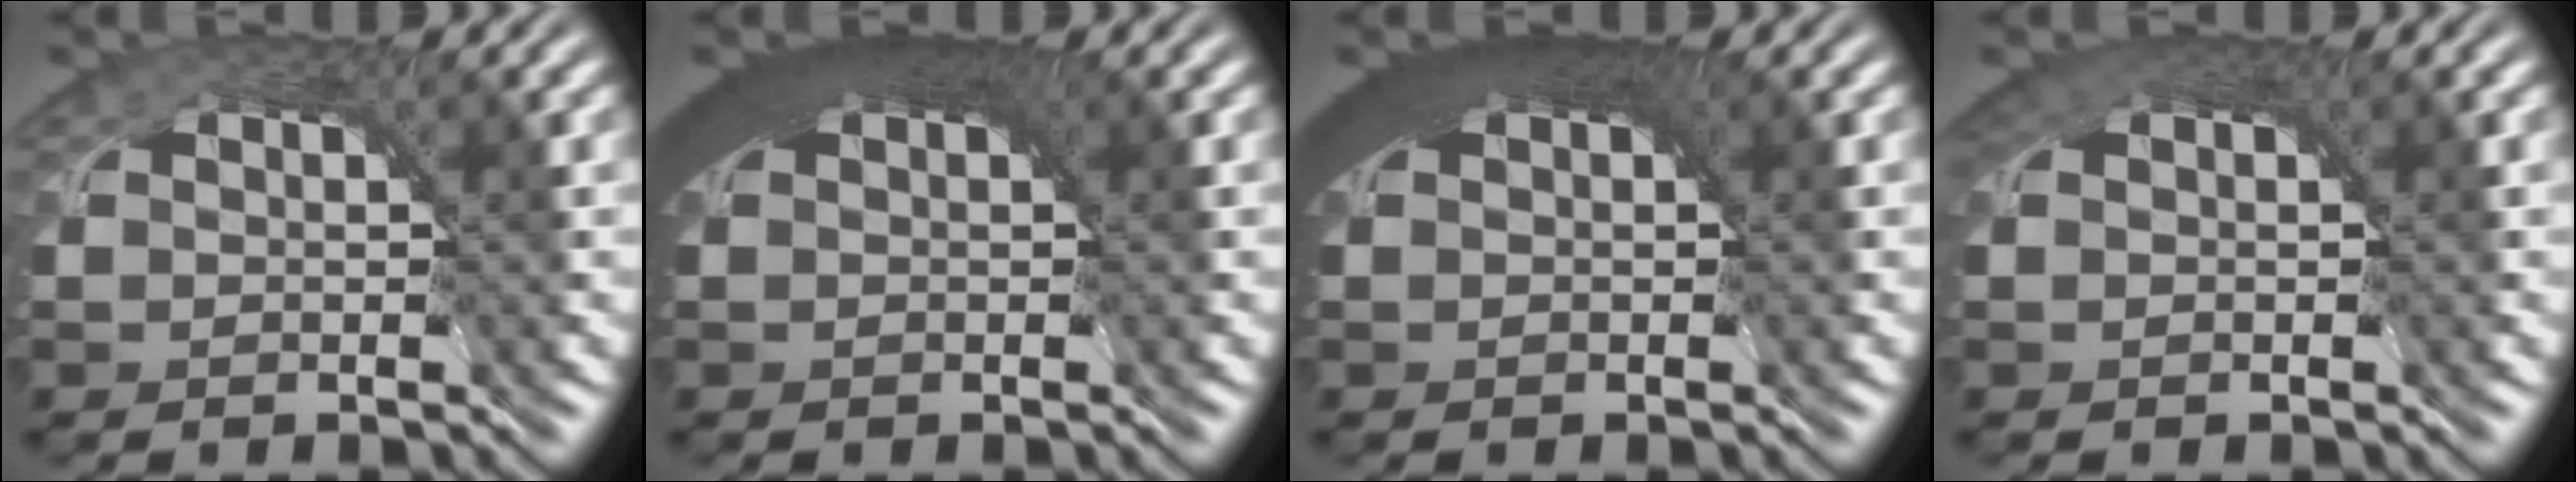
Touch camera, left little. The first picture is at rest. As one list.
[{"total": 8.3, "force": [3.0, 4.1, 6.6], "torque": [-0.102, 0.019, 0.032]}, {"total": 8.6, "force": [3.1, 4.3, 6.8], "torque": [-0.106, 0.020, 0.032]}, {"total": 3.6, "force": [1.7, 2.3, 2.2], "torque": [-0.045, 0.007, 0.018]}]